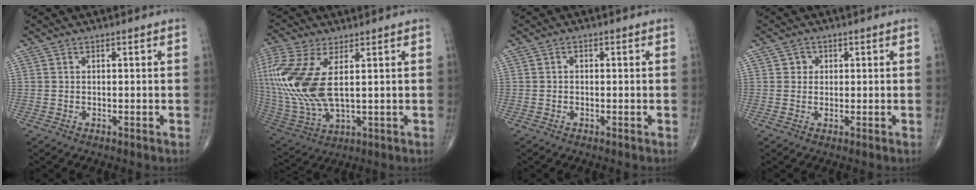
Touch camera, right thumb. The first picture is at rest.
{"total": 18.0, "force": [3.2, 8.2, 15.7], "torque": [-0.382, -0.016, 0.070]}
{"total": 0.8, "force": [-0.1, 0.6, 0.5], "torque": [-0.006, 0.002, -0.005]}
{"total": 1.9, "force": [0.5, 1.8, 0.5], "torque": [0.005, 0.001, 0.002]}